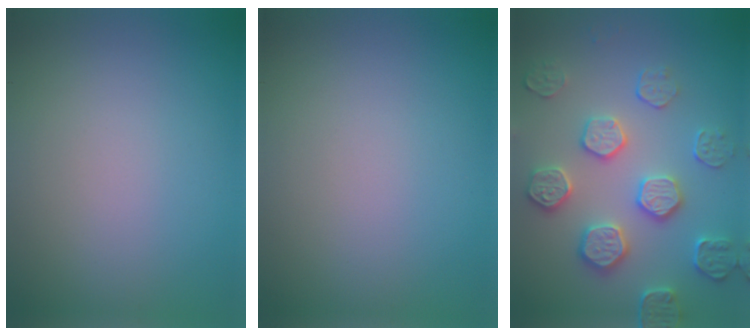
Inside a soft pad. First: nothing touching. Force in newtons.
{"total": 0.0}
{"total": 4.7, "press": 4.3, "slide": 1.8}